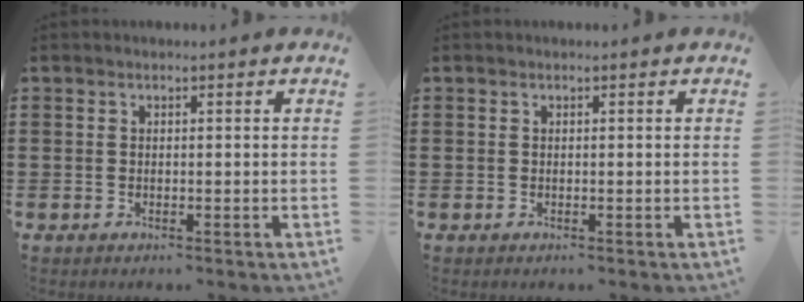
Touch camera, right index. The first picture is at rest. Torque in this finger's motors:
{"motor_torque": [0.00, 0.00, 0.00, 0.00]}